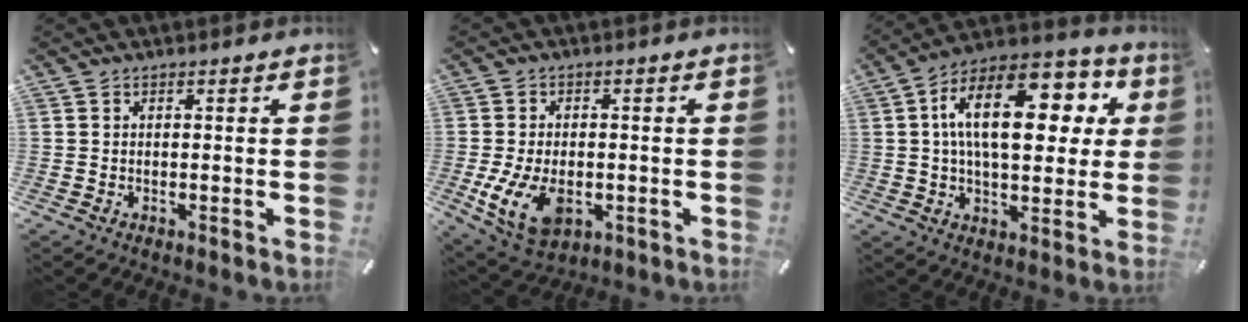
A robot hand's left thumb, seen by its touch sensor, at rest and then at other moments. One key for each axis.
{"total": 10.8, "fx": -2.5, "fy": 7.1, "fz": 7.8, "tx": -0.166, "ty": -0.002, "tz": -0.043}
{"total": 20.5, "fx": 5.8, "fy": 11.2, "fz": 16.2, "tx": -0.267, "ty": -0.013, "tz": 0.094}